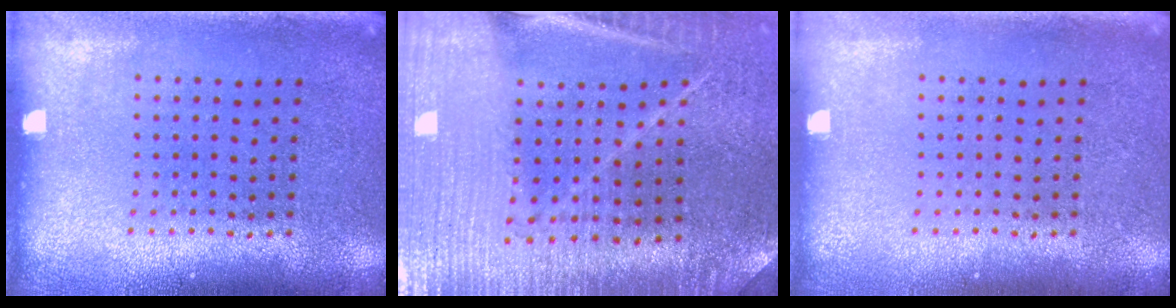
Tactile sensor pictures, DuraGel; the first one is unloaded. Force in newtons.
{"total": 3.0, "press": 3.0, "slide": 0.3}
{"total": 0.0}